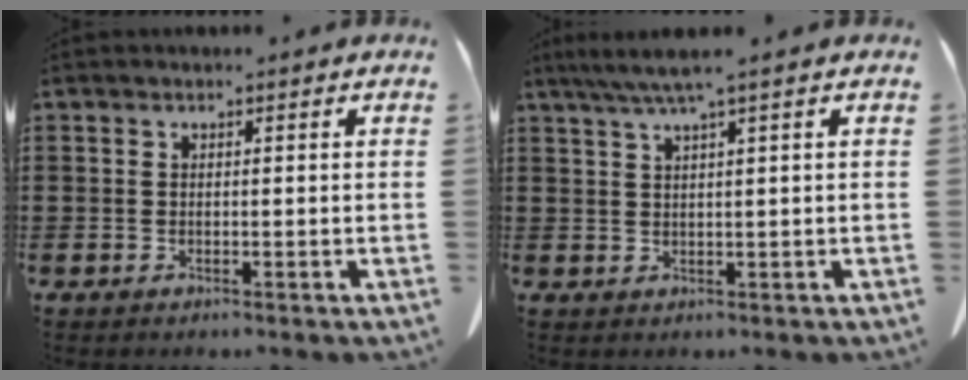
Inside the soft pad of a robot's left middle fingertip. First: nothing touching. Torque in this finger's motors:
{"motor_torque": [0.46, 0.34, 0.34, 0.10]}